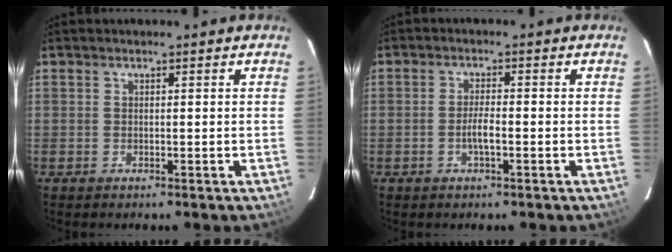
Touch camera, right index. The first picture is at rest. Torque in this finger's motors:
{"motor_torque": [0.69, -0.30, 0.27, 0.07]}